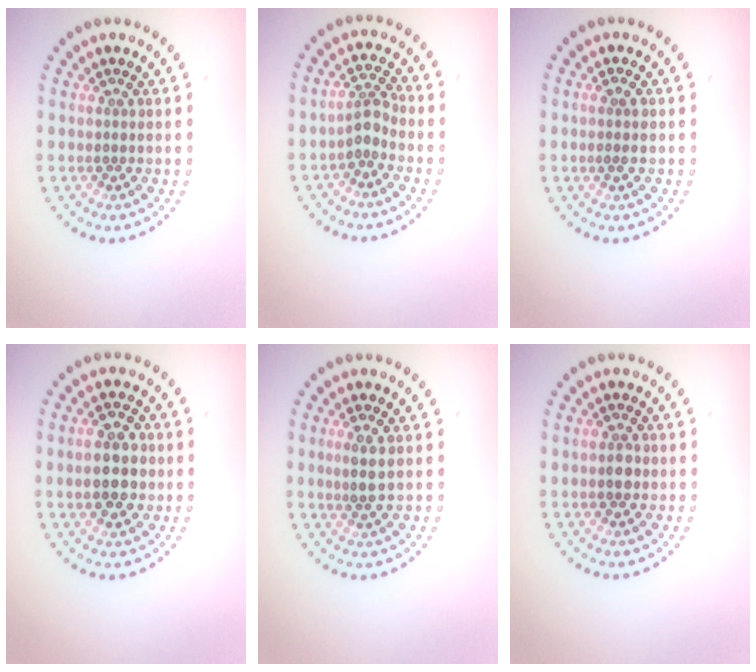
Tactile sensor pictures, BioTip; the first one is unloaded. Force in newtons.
{"total": 2.0, "press": 1.6, "slide": 1.2}
{"total": 1.0, "press": 0.9, "slide": 0.5}
{"total": 4.5, "press": 4.5, "slide": 0.1}
{"total": 2.0, "press": 1.7, "slide": 0.9}
{"total": 1.3, "press": 1.3, "slide": 0.2}